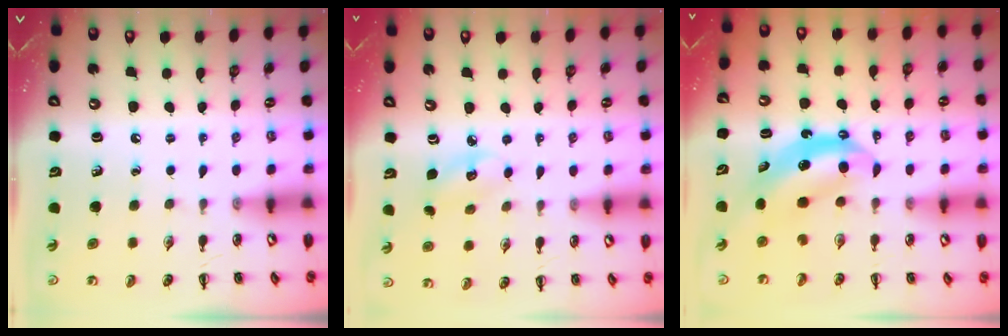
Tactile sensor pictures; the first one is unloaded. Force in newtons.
{"total": 3.9, "press": 3.8, "slide": 0.8}
{"total": 6.1, "press": 6.1, "slide": 0.6}